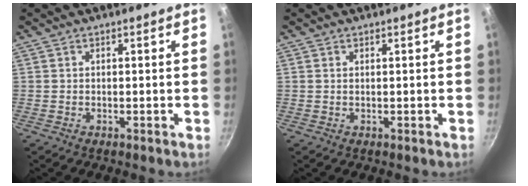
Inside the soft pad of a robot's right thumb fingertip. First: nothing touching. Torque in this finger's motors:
{"motor_torque": [-0.25, 0.14, -0.03, 0.48, 0.02]}